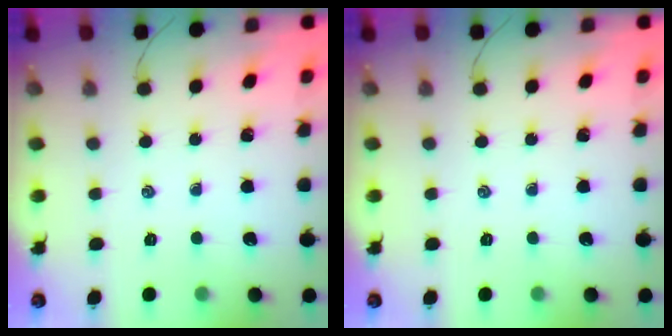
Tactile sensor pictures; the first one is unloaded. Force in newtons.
{"total": 0.0}